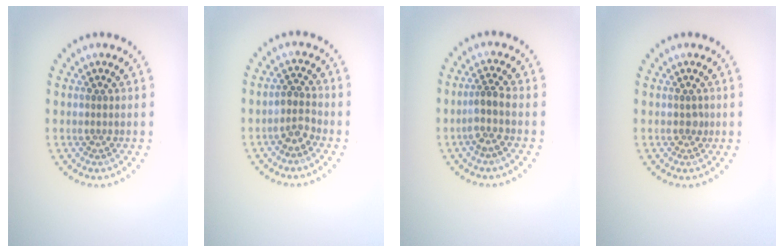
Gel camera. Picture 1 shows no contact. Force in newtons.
{"total": 2.0, "press": 1.6, "slide": 1.2}
{"total": 1.9, "press": 1.6, "slide": 1.2}
{"total": 0.6, "press": 0.5, "slide": 0.2}